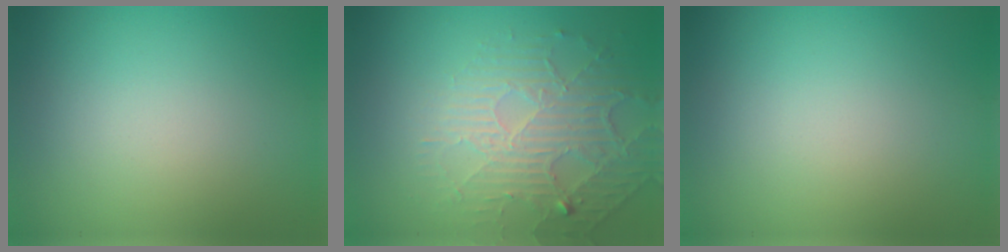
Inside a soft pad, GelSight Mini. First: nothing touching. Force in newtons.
{"total": 4.7, "press": 3.5, "slide": 3.1}
{"total": 0.0}